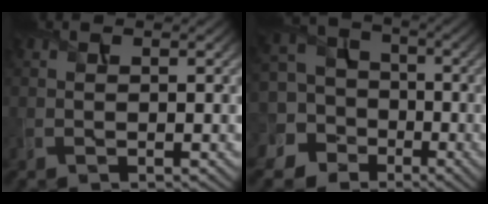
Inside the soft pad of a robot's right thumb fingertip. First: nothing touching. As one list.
[{"total": 10.5, "force": [-2.6, 9.4, 3.9], "torque": [-0.137, 0.003, -0.082]}]